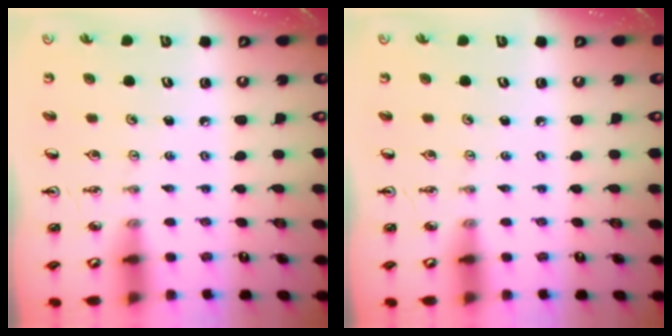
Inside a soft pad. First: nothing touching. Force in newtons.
{"total": 0.0}